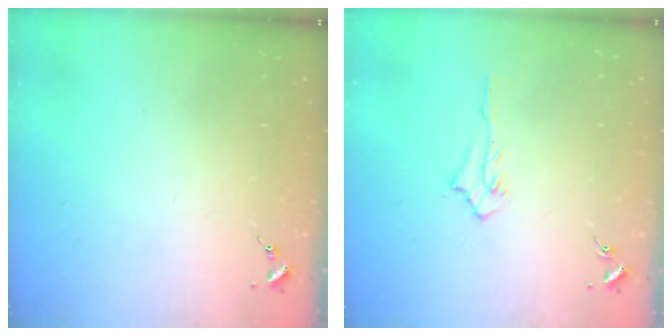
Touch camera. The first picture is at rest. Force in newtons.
{"total": 4.1, "press": 4.0, "slide": 0.6}